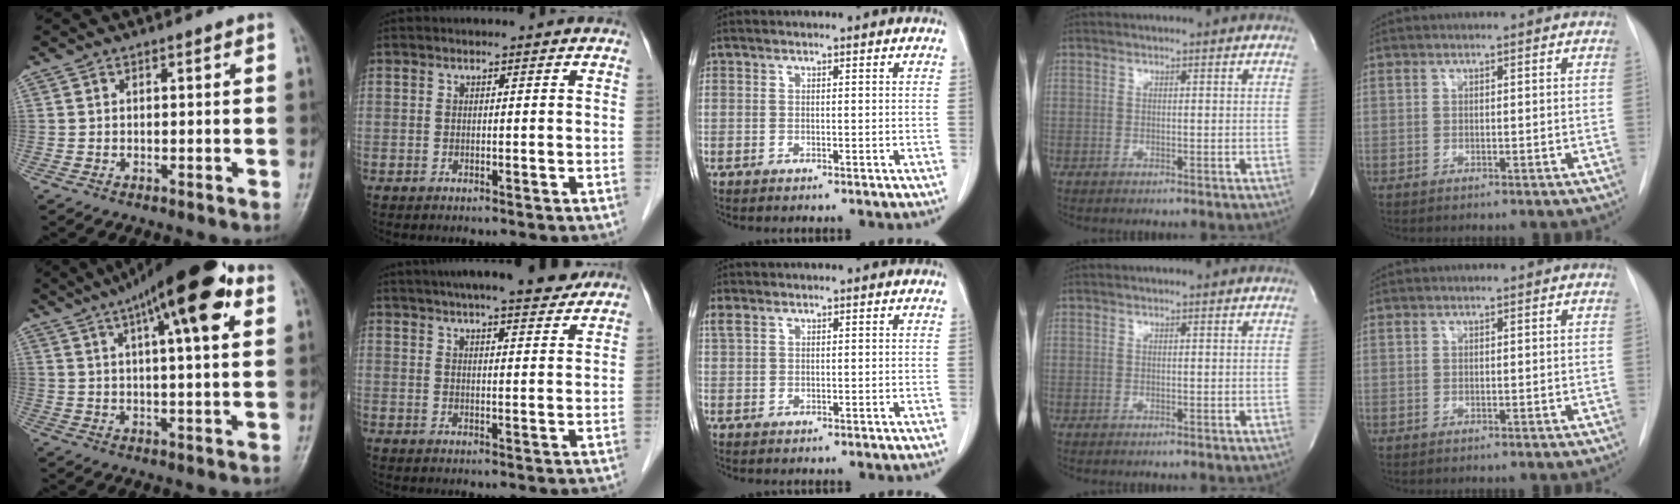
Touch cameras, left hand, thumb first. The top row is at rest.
{"thumb": {"total": 18.4, "force": [8.8, 5.1, 15.3], "torque": [-0.222, 0.003, 0.132]}, "index": {"total": 13.7, "force": [11.6, 1.7, 7.0], "torque": [-0.106, 0.019, 0.156]}, "middle": {"total": 1.5, "force": [1.0, 0.8, 0.8], "torque": [-0.028, 0.015, 0.025]}}